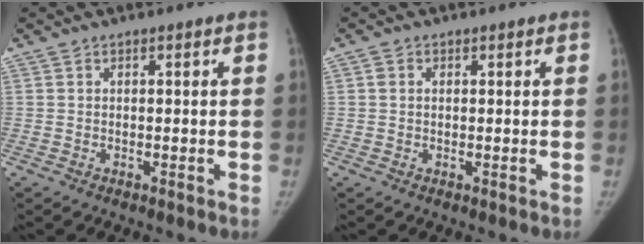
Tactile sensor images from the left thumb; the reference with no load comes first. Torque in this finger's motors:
{"motor_torque": [0.15, -0.07, -0.30, 0.13, 0.01]}